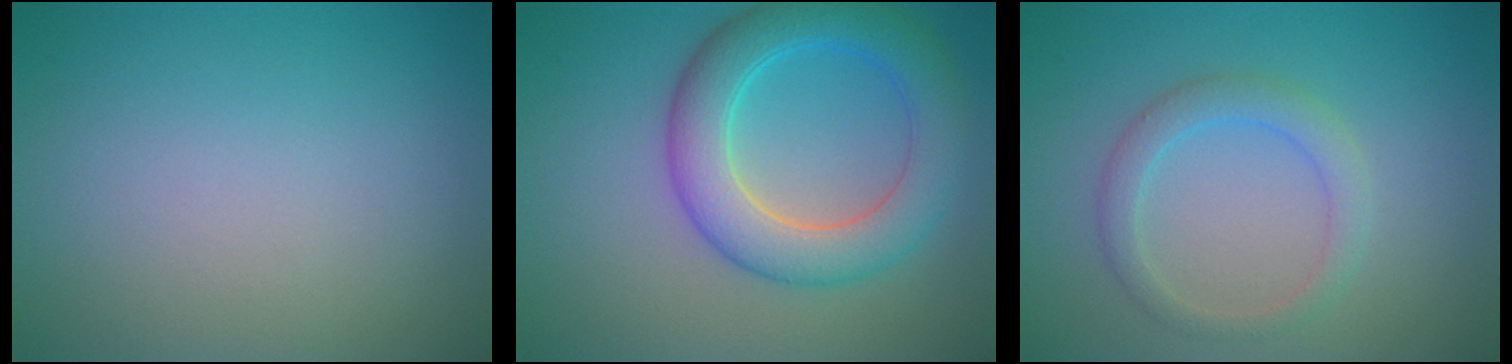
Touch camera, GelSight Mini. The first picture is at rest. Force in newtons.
{"total": 6.3, "press": 6.3, "slide": 0.1}
{"total": 2.4, "press": 2.4, "slide": 0.2}